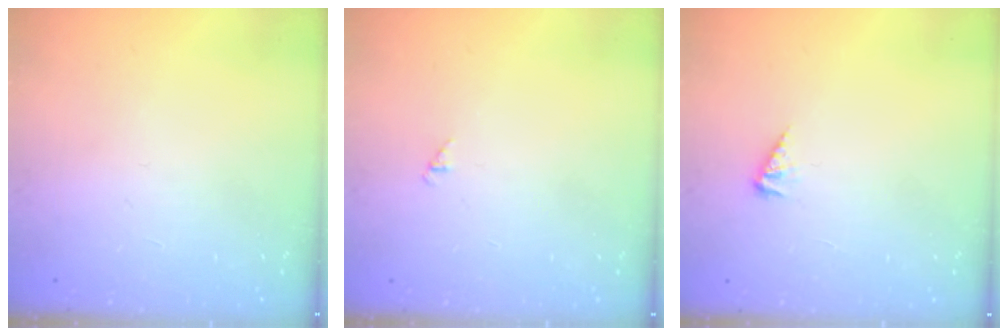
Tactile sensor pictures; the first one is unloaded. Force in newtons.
{"total": 1.3, "press": 1.2, "slide": 0.3}
{"total": 2.6, "press": 2.6, "slide": 0.5}